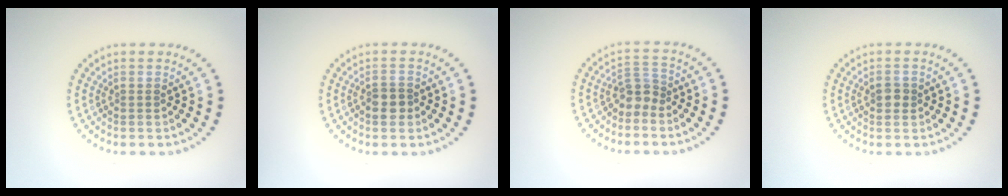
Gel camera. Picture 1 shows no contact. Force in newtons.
{"total": 1.9, "press": 1.7, "slide": 0.8}
{"total": 2.2, "press": 1.7, "slide": 1.5}
{"total": 1.4, "press": 1.4, "slide": 0.1}